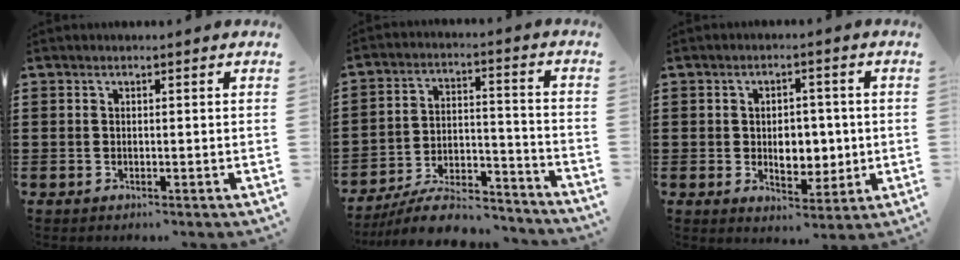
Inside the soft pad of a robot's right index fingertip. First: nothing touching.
{"total": 8.7, "force": [-8.0, 2.0, 2.9], "torque": [-0.051, 0.022, -0.153]}
{"total": 5.4, "force": [-0.1, 3.8, 3.8], "torque": [-0.056, 0.003, -0.009]}